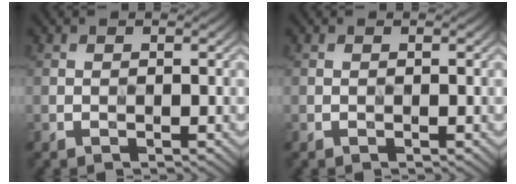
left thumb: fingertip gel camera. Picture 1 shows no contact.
{"total": 0.0}